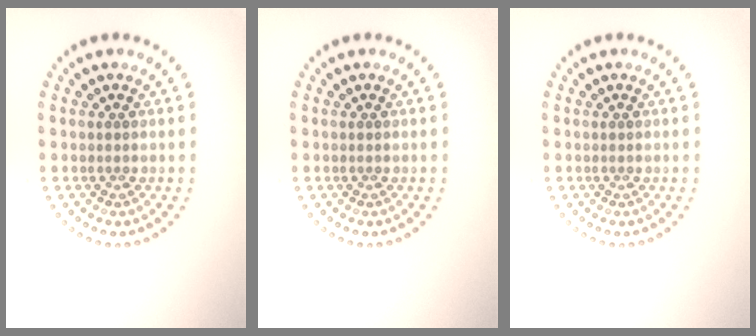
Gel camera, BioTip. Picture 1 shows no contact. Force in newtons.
{"total": 0.0}
{"total": 0.0}